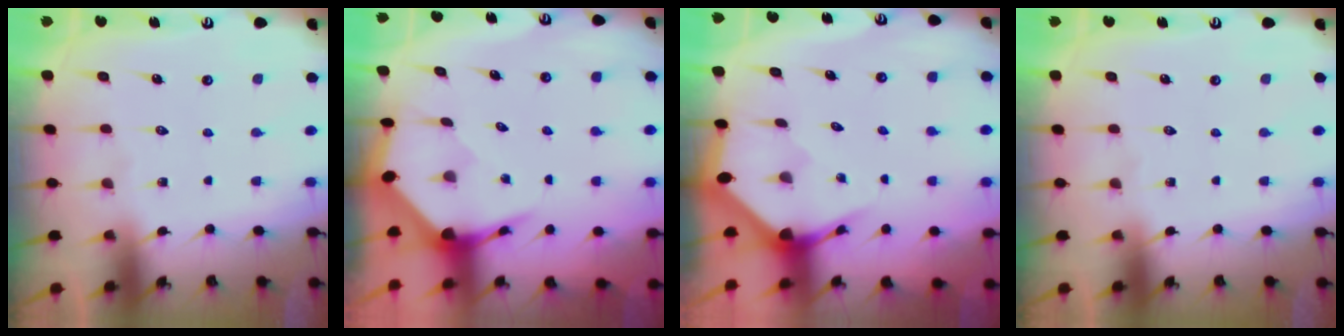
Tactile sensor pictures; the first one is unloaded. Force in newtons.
{"total": 3.7, "press": 3.7, "slide": 0.4}
{"total": 3.0, "press": 3.0, "slide": 0.1}
{"total": 0.0}